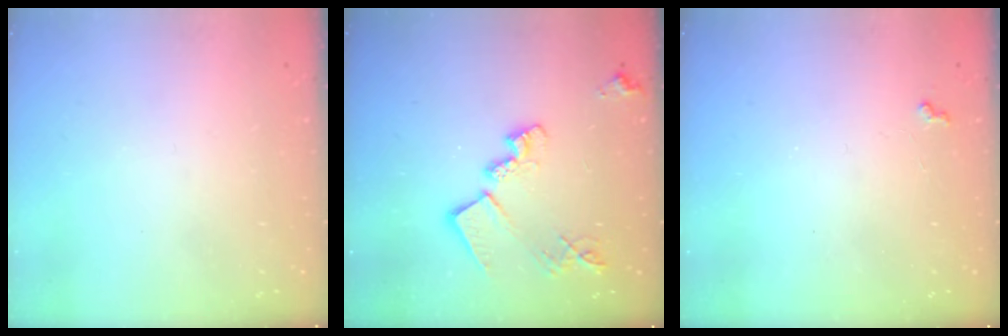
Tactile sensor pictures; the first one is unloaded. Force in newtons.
{"total": 15.2, "press": 15.1, "slide": 0.5}
{"total": 4.1, "press": 4.0, "slide": 0.6}